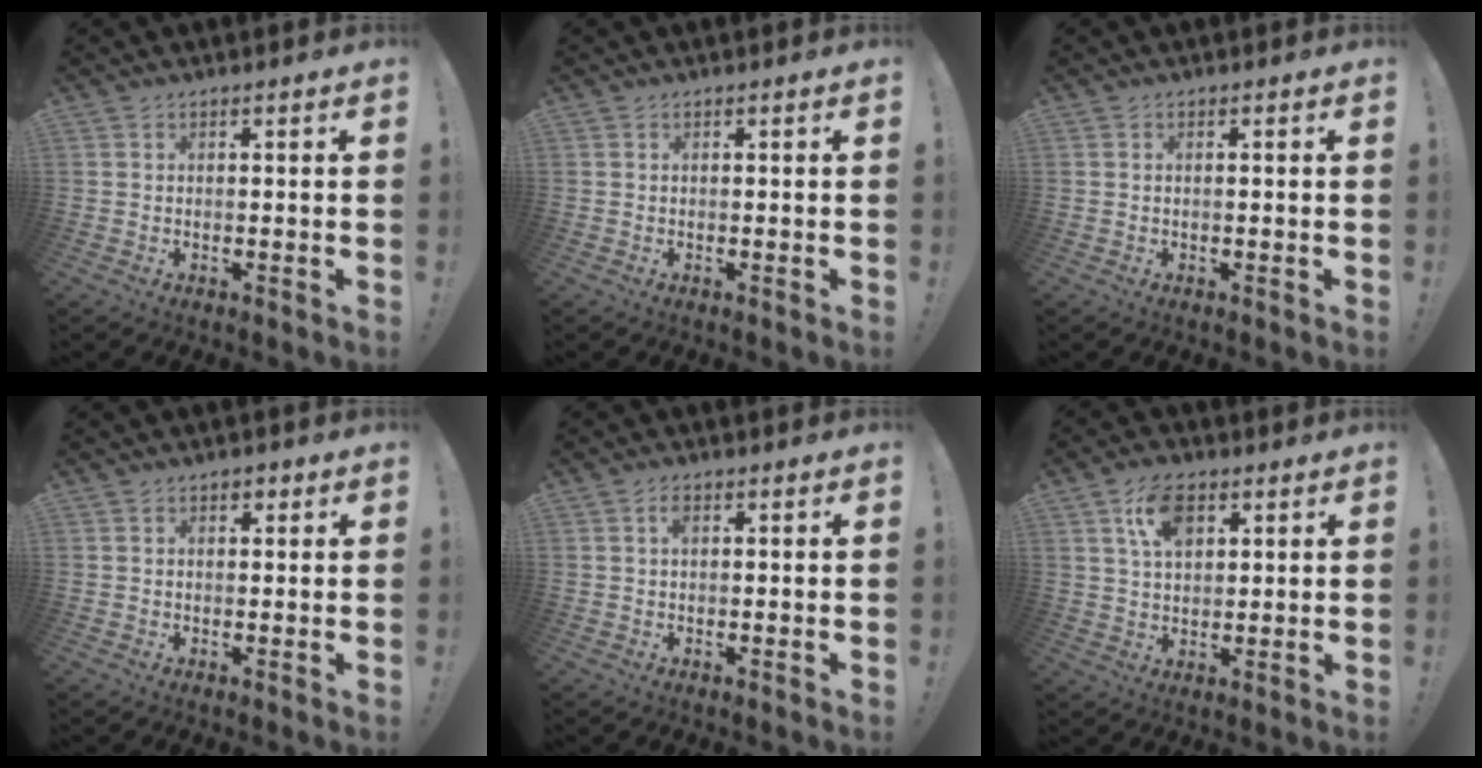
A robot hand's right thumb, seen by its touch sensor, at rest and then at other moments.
{"total": 0.0}
{"total": 0.0}
{"total": 1.6, "force": [0.8, 1.2, 0.8], "torque": [-0.009, 0.001, 0.012]}
{"total": 1.9, "force": [0.7, 1.2, 1.4], "torque": [-0.019, -0.001, 0.009]}
{"total": 9.7, "force": [4.6, 5.8, 6.3], "torque": [-0.101, -0.003, 0.084]}